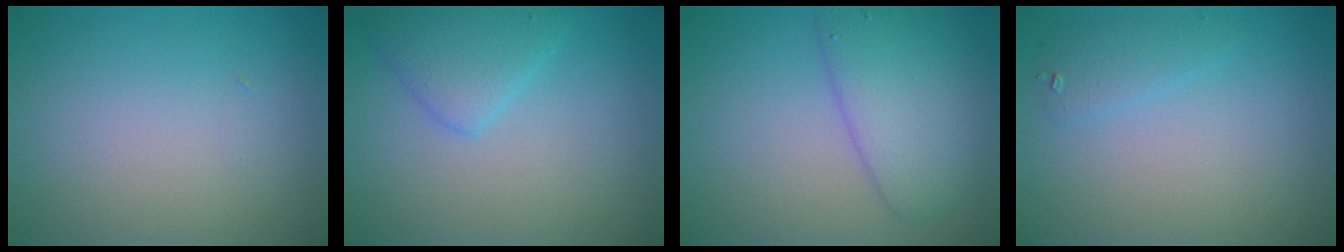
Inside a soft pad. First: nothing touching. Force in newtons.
{"total": 2.8, "press": 2.8, "slide": 0.2}
{"total": 5.0, "press": 5.0, "slide": 0.1}
{"total": 1.4, "press": 1.4, "slide": 0.0}